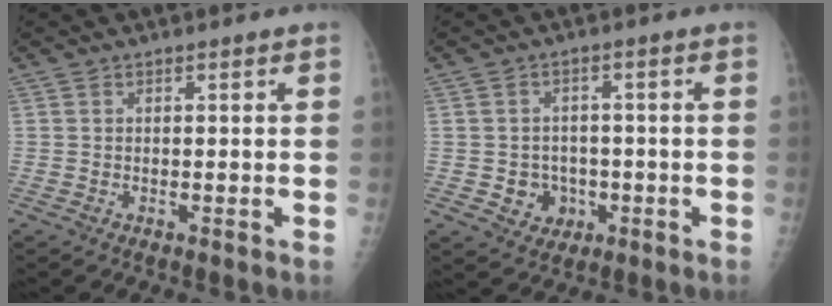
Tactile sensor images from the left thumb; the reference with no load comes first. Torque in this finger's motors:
{"motor_torque": [-0.06, 0.08, -0.02, -0.02, 0.00]}